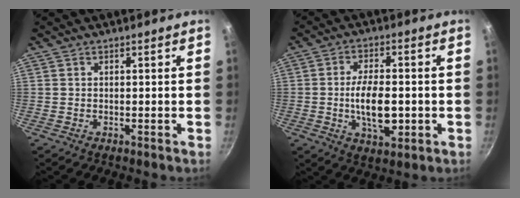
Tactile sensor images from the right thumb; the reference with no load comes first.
{"total": 10.2, "force": [-1.5, 5.0, 8.8], "torque": [-0.139, 0.007, -0.024]}